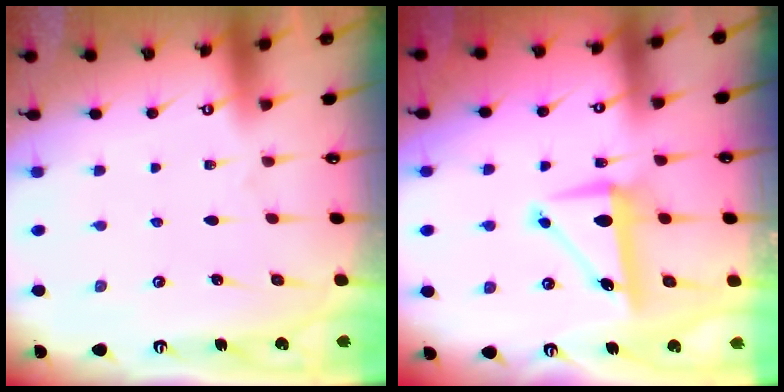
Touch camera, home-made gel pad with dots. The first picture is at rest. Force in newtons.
{"total": 7.3, "press": 6.9, "slide": 2.4}